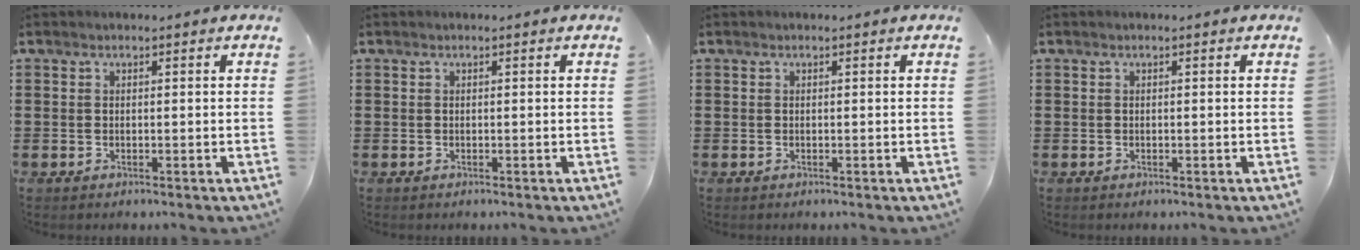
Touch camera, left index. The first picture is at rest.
{"total": 0.0}
{"total": 0.0}
{"total": 0.0}